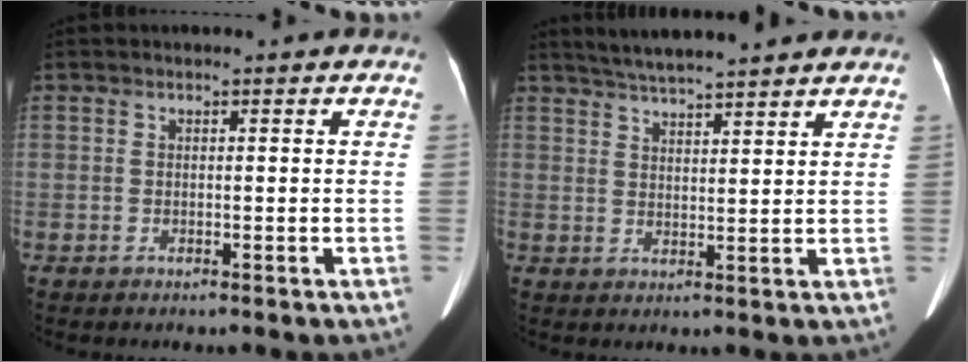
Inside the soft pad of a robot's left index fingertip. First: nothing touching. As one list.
[{"total": 10.2, "force": [9.2, 0.5, 4.5], "torque": [-0.075, 0.026, 0.132]}]